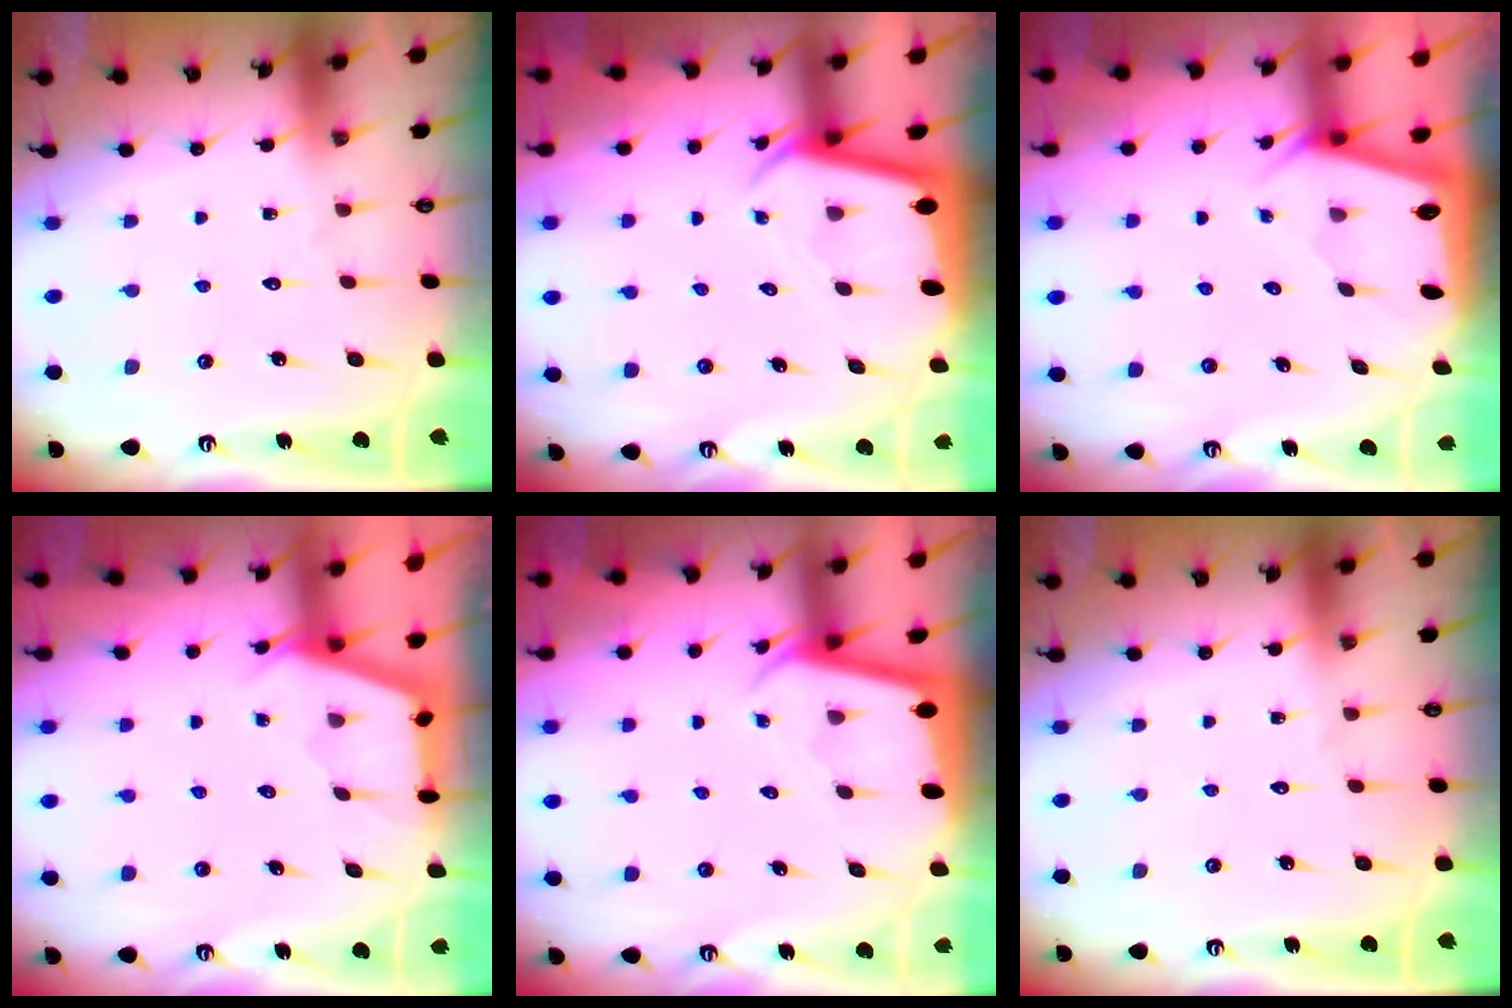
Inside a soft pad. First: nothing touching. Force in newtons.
{"total": 2.3, "press": 2.3, "slide": 0.2}
{"total": 1.9, "press": 1.9, "slide": 0.2}
{"total": 2.9, "press": 2.8, "slide": 0.3}
{"total": 2.0, "press": 2.0, "slide": 0.2}
{"total": 0.0}